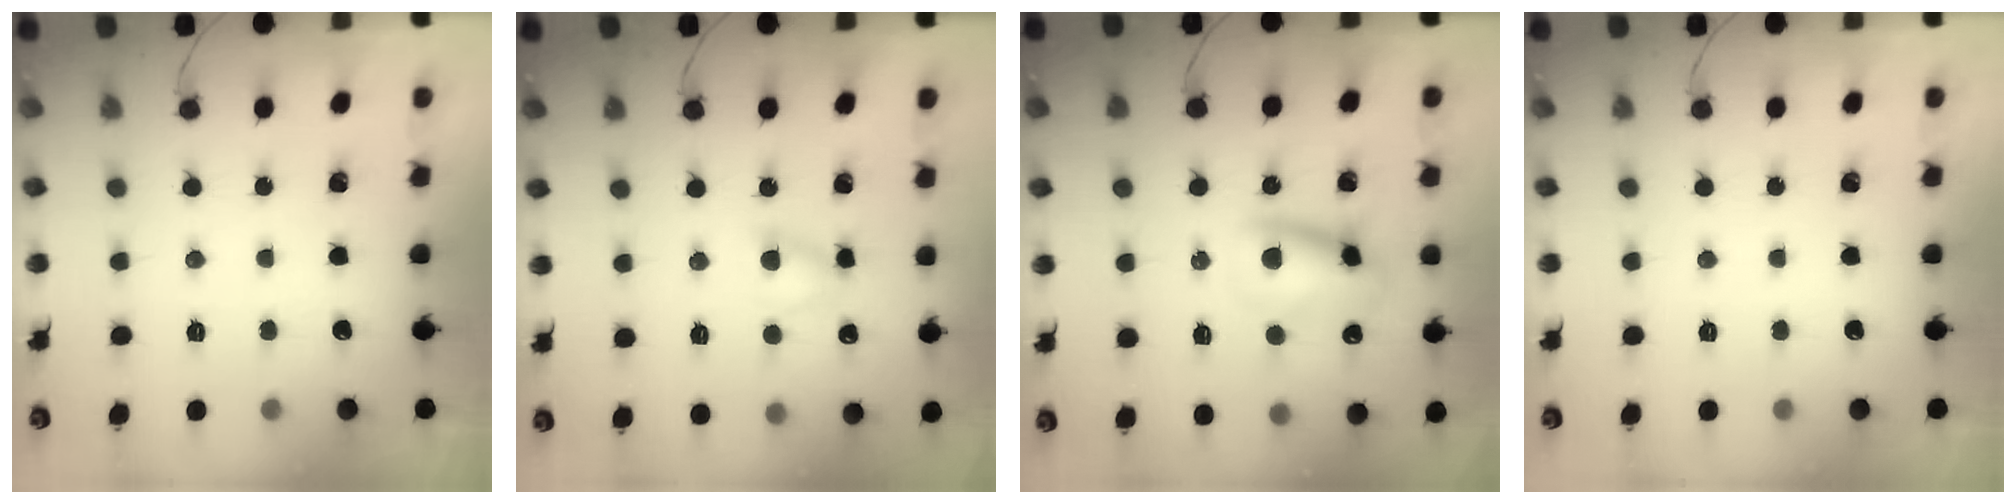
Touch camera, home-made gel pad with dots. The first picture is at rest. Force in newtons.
{"total": 4.8, "press": 4.7, "slide": 1.2}
{"total": 10.1, "press": 9.8, "slide": 2.2}
{"total": 0.0}